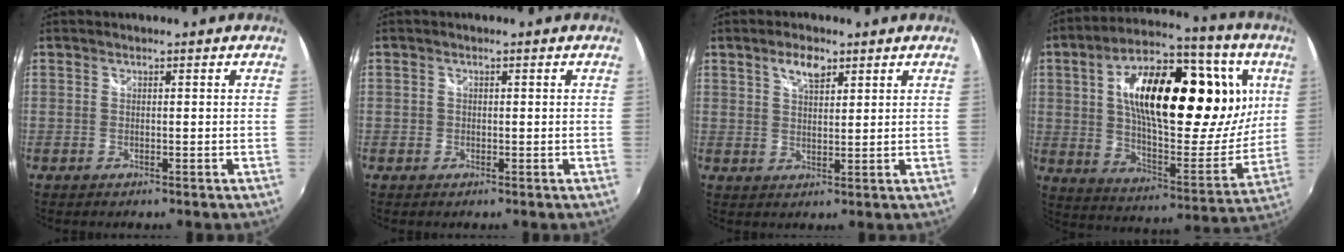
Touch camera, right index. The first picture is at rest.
{"total": 1.0, "force": [-0.4, 1.0, 0.2], "torque": [-0.002, -0.002, -0.008]}
{"total": 4.4, "force": [2.7, 1.9, 2.9], "torque": [-0.048, 0.007, 0.047]}
{"total": 30.1, "force": [7.9, 13.9, 25.5], "torque": [-0.432, 0.028, 0.126]}